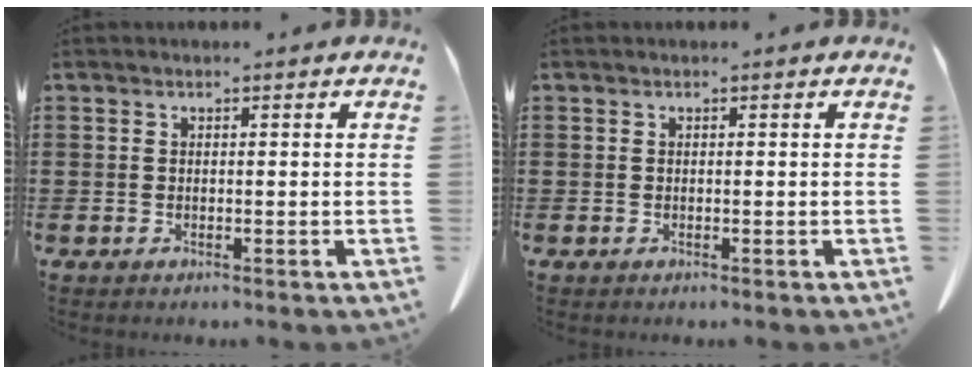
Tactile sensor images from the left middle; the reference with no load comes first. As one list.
[{"total": 0.0}]